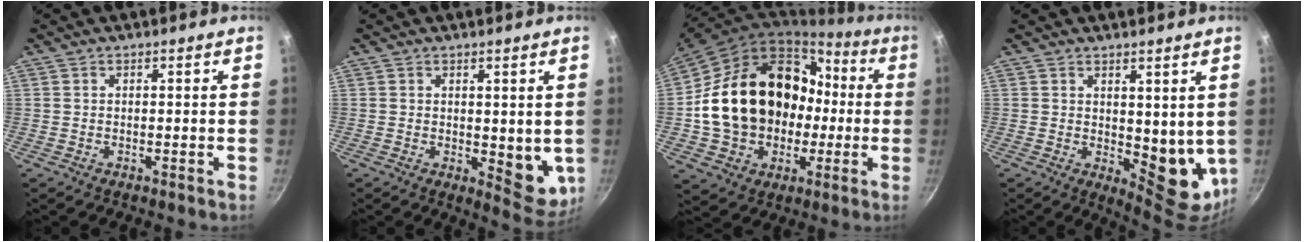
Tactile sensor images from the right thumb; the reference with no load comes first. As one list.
[{"total": 7.1, "force": [0.5, 3.7, 6.1], "torque": [-0.058, -0.019, 0.015]}, {"total": 25.1, "force": [-0.4, 19.6, 15.7], "torque": [-0.255, 0.061, 0.016]}, {"total": 10.2, "force": [2.1, 5.4, 8.4], "torque": [-0.083, -0.031, 0.043]}]